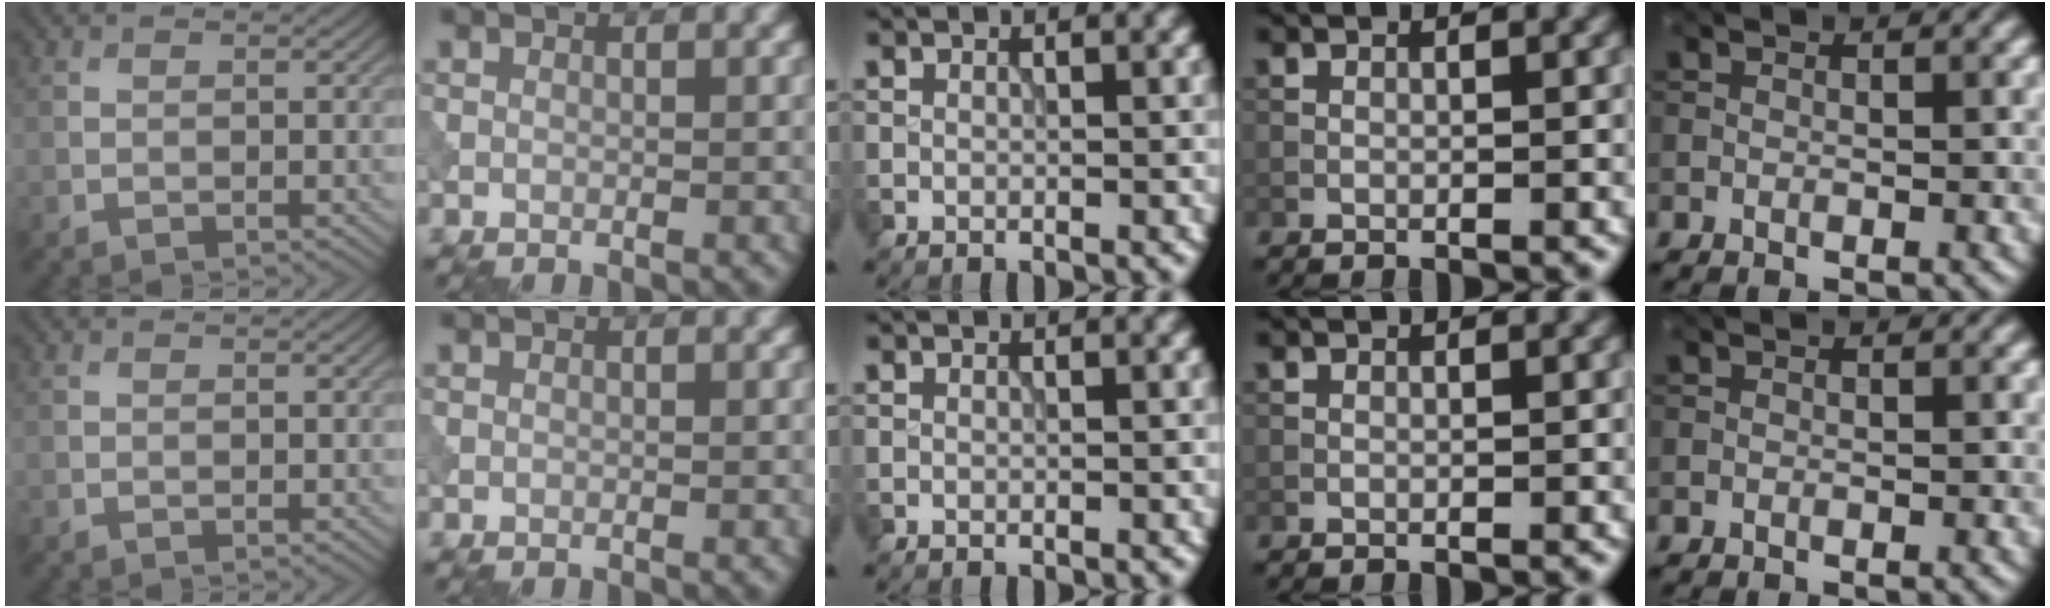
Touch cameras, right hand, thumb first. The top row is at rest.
{}